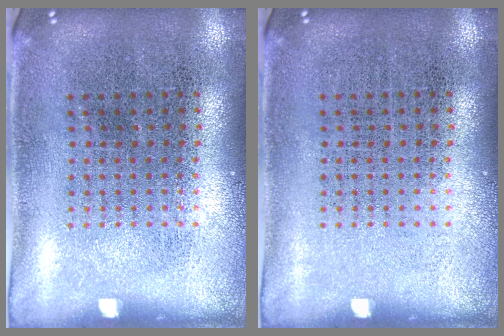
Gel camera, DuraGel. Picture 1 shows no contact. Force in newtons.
{"total": 0.0}